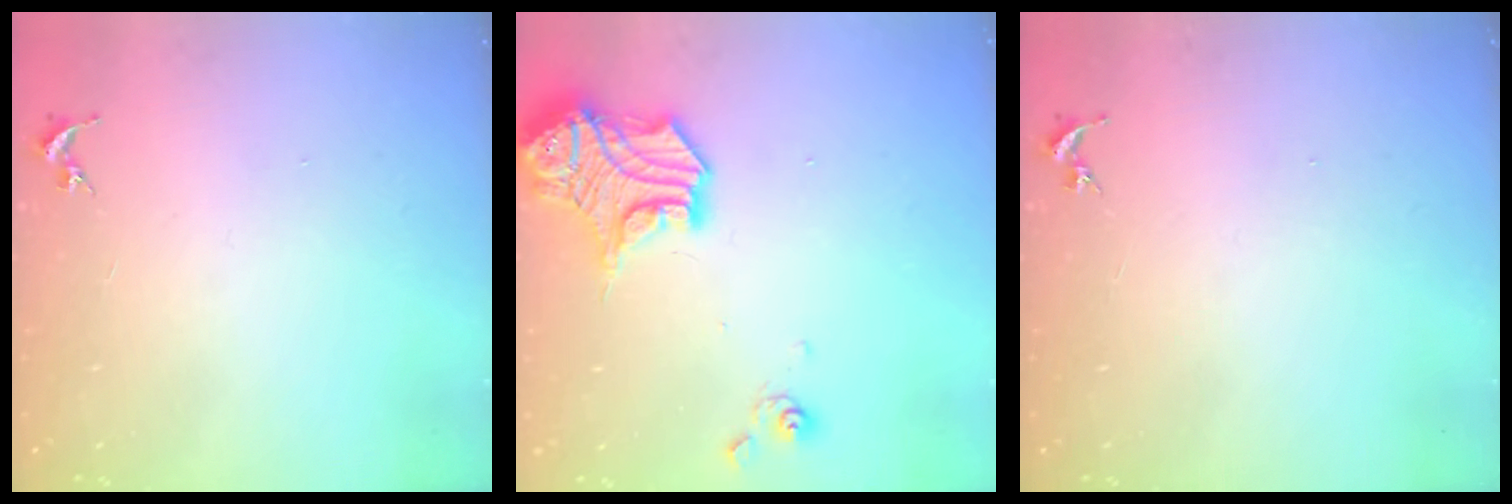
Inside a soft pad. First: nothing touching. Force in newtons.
{"total": 17.0, "press": 16.9, "slide": 1.4}
{"total": 0.0}